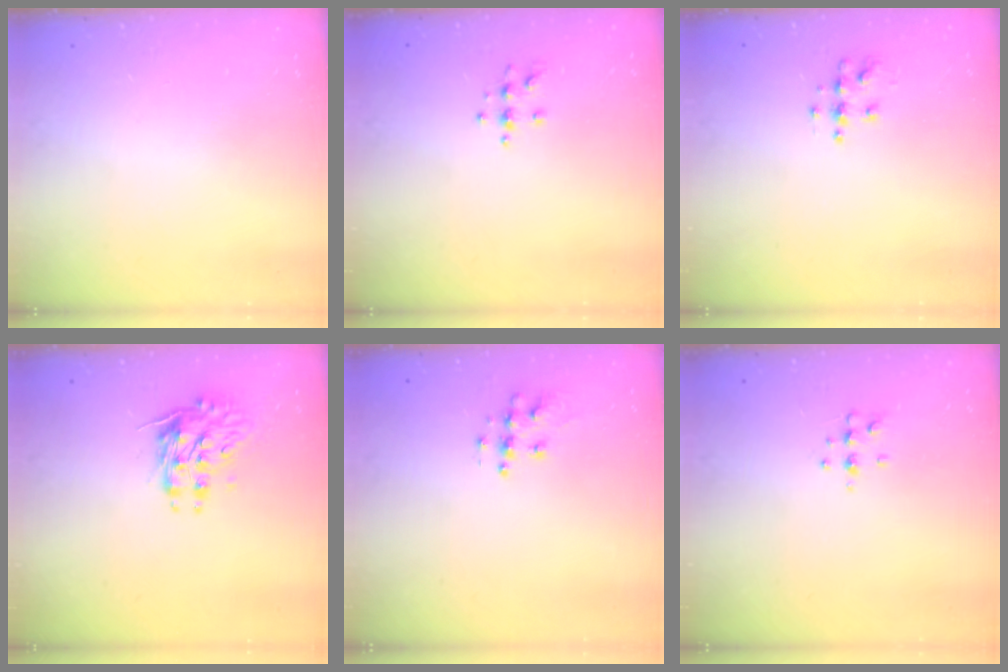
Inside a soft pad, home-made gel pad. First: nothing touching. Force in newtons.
{"total": 5.4, "press": 5.4, "slide": 0.7}
{"total": 5.4, "press": 5.4, "slide": 0.4}
{"total": 8.9, "press": 8.9, "slide": 0.3}
{"total": 8.0, "press": 8.0, "slide": 0.4}
{"total": 5.6, "press": 5.4, "slide": 1.5}